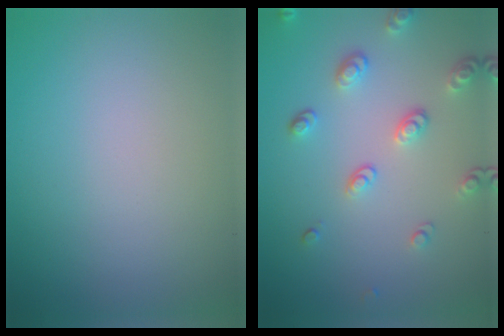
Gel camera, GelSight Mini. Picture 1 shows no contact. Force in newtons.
{"total": 2.9, "press": 2.6, "slide": 1.3}